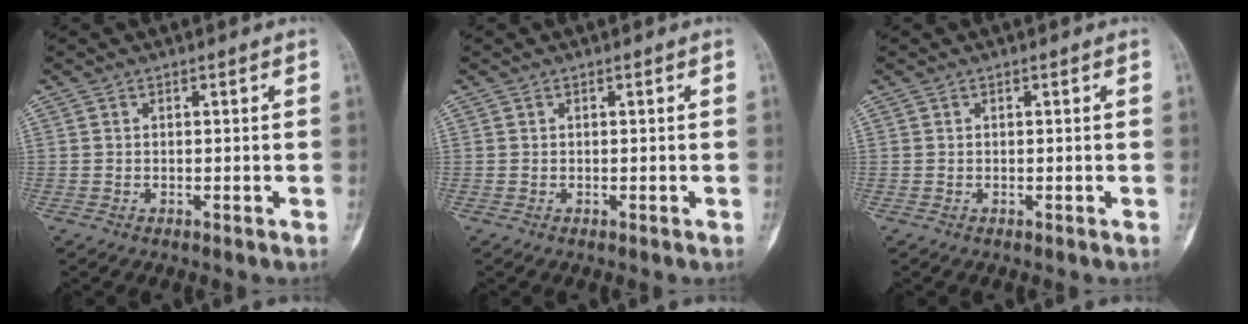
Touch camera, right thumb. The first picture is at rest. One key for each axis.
{"total": 0.0}
{"total": 0.0}